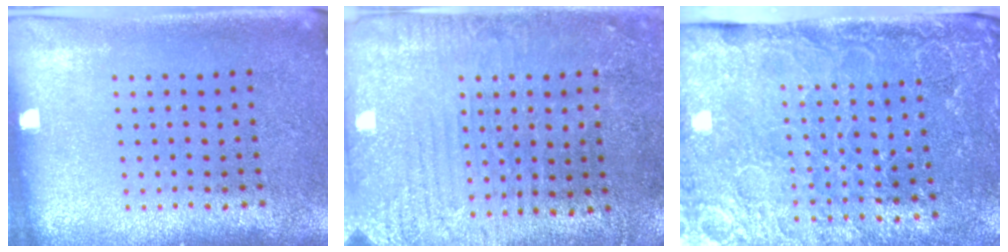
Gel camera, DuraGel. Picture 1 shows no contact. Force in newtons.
{"total": 3.0, "press": 2.8, "slide": 1.1}
{"total": 4.3, "press": 3.6, "slide": 2.3}